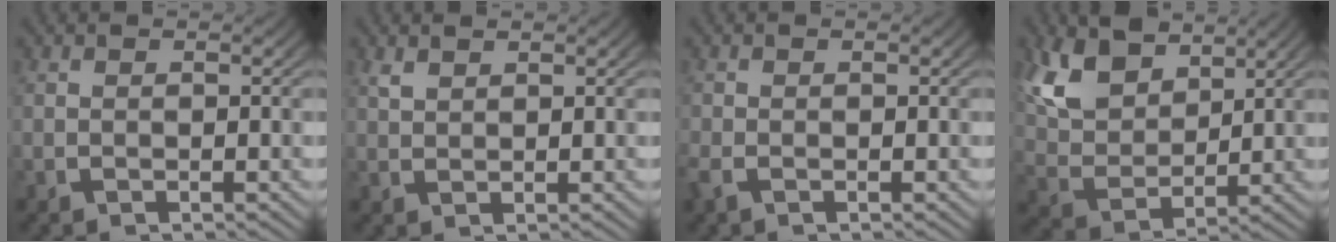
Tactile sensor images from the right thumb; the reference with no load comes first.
{"total": 1.4, "force": [1.3, 0.3, 0.5], "torque": [-0.006, 0.004, 0.031]}
{"total": 1.1, "force": [-0.6, 0.7, 0.6], "torque": [-0.019, -0.002, -0.013]}
{"total": 8.4, "force": [3.4, 5.3, 5.5], "torque": [-0.134, -0.018, 0.073]}